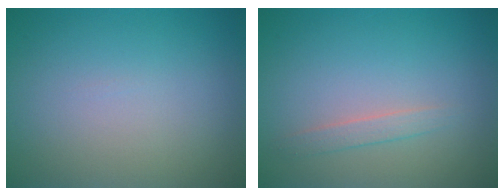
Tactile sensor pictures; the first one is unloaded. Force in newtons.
{"total": 1.3, "press": 1.3, "slide": 0.1}